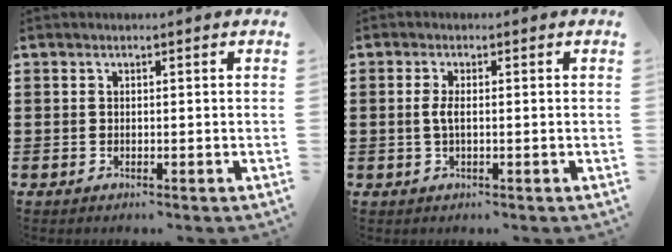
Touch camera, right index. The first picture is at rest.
{"total": 2.1, "force": [-0.1, 0.5, 2.0], "torque": [-0.053, -0.005, -0.008]}